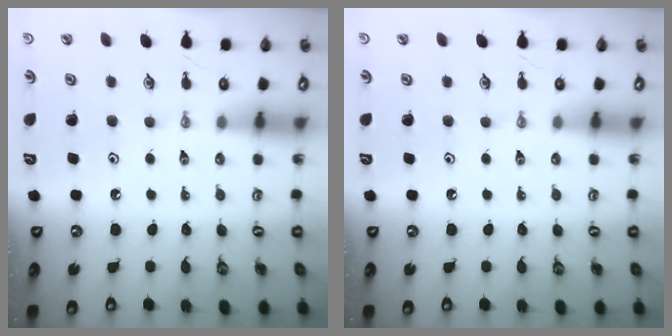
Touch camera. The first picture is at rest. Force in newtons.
{"total": 0.0}